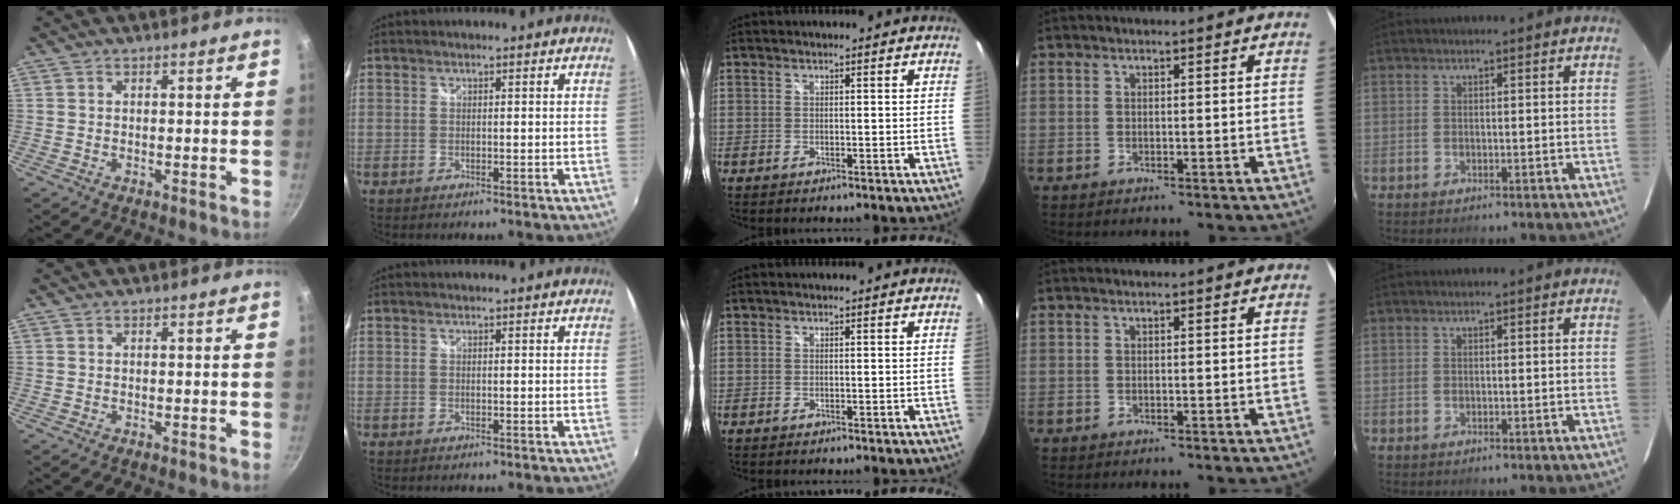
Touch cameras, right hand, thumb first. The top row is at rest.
{}